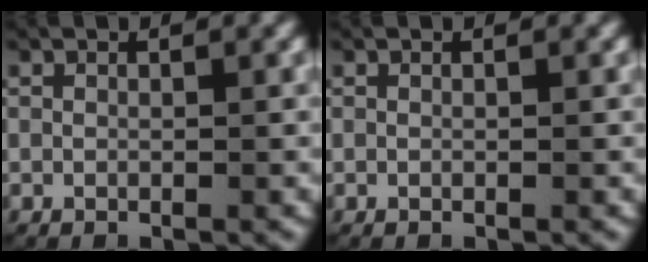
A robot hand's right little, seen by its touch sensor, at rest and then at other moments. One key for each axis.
{"total": 0.0}